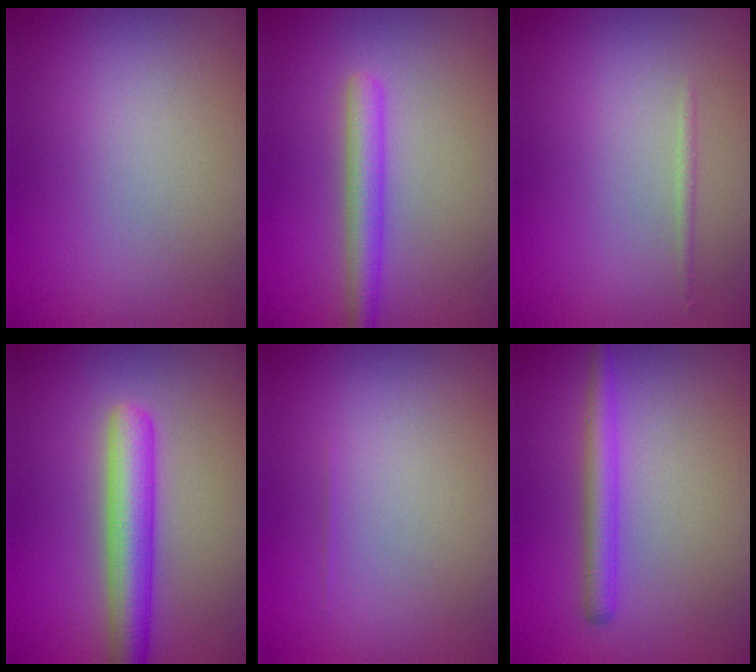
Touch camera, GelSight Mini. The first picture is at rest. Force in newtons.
{"total": 3.0, "press": 3.0, "slide": 0.1}
{"total": 0.6, "press": 0.6, "slide": 0.0}
{"total": 5.0, "press": 5.0, "slide": 0.1}
{"total": 0.0}
{"total": 2.6, "press": 2.6, "slide": 0.1}